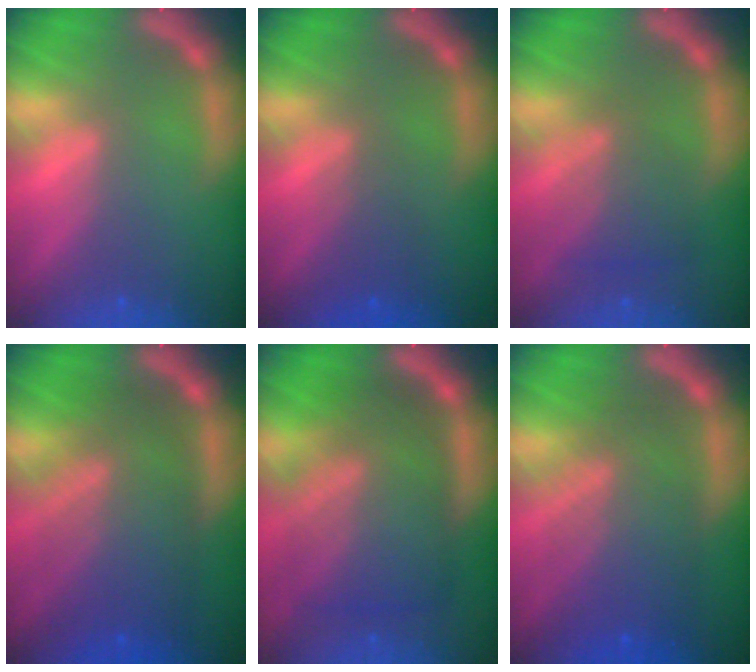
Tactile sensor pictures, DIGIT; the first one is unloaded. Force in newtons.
{"total": 2.5}
{"total": 4.0}
{"total": 9.5}
{"total": 10.0}
{"total": 8.1}